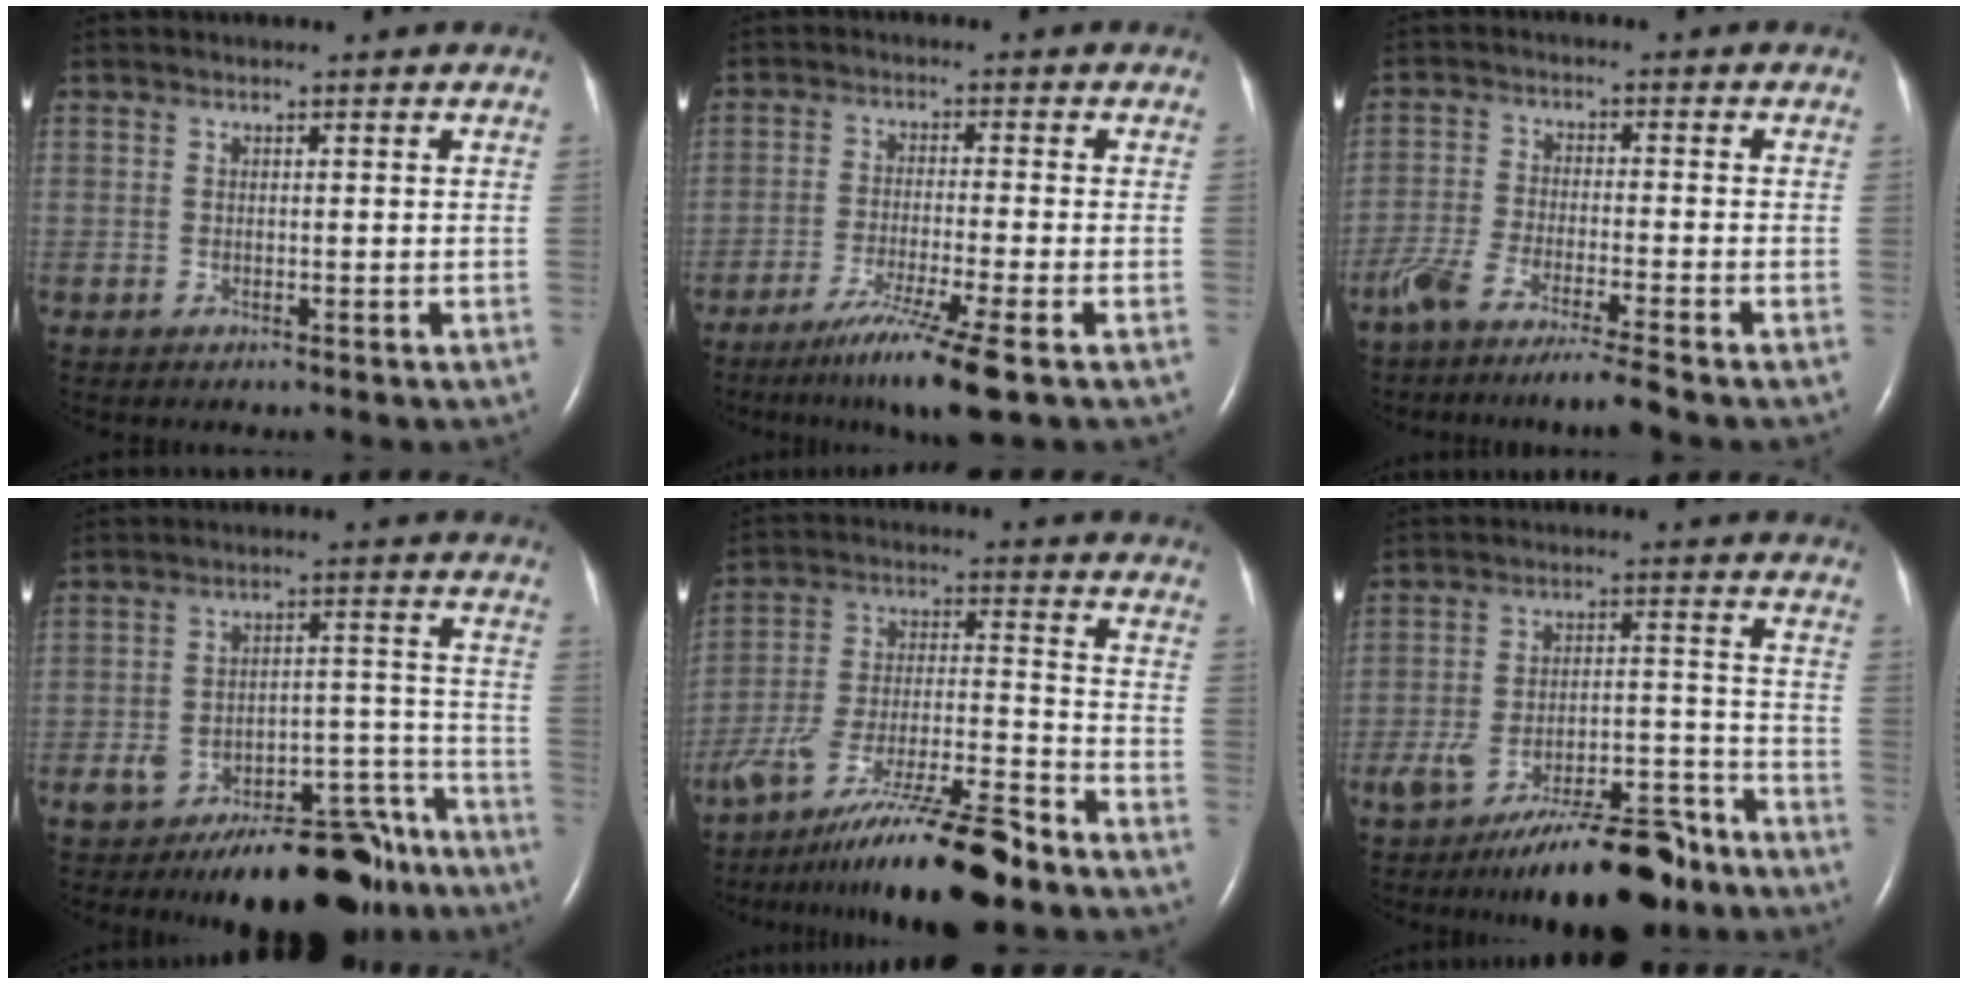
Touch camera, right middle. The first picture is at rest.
{"total": 8.7, "force": [-5.6, -1.5, 6.4], "torque": [-0.114, -0.030, -0.100]}
{"total": 8.1, "force": [-6.5, -0.6, 4.9], "torque": [-0.090, -0.025, -0.118]}
{"total": 17.0, "force": [-13.5, 6.0, 8.4], "torque": [-0.069, 0.053, -0.193]}
{"total": 17.3, "force": [-13.4, 1.3, 10.8], "torque": [-0.193, -0.010, -0.236]}
{"total": 15.0, "force": [-11.8, 3.7, 8.5], "torque": [-0.112, 0.023, -0.185]}